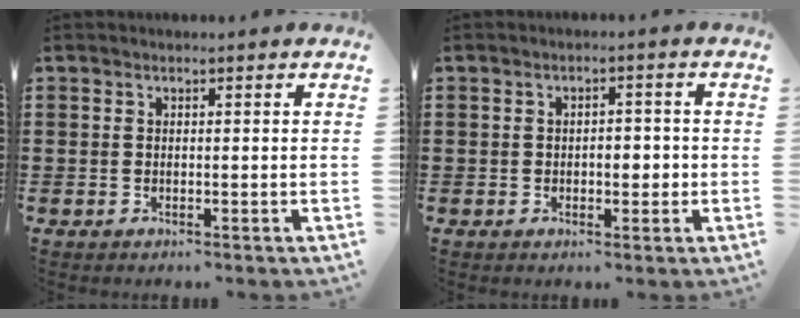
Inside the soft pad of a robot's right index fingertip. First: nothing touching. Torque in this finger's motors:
{"motor_torque": [-0.27, 0.13, 0.15, 0.01]}